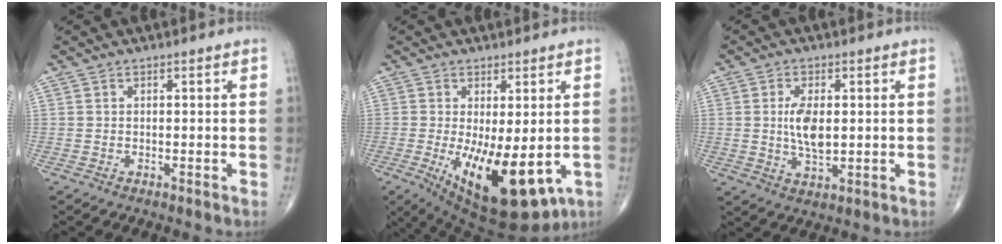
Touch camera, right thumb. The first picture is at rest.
{"total": 16.1, "force": [-3.9, 6.5, 14.2], "torque": [-0.213, -0.028, -0.035]}
{"total": 6.8, "force": [0.6, 3.3, 6.0], "torque": [-0.110, -0.010, 0.012]}